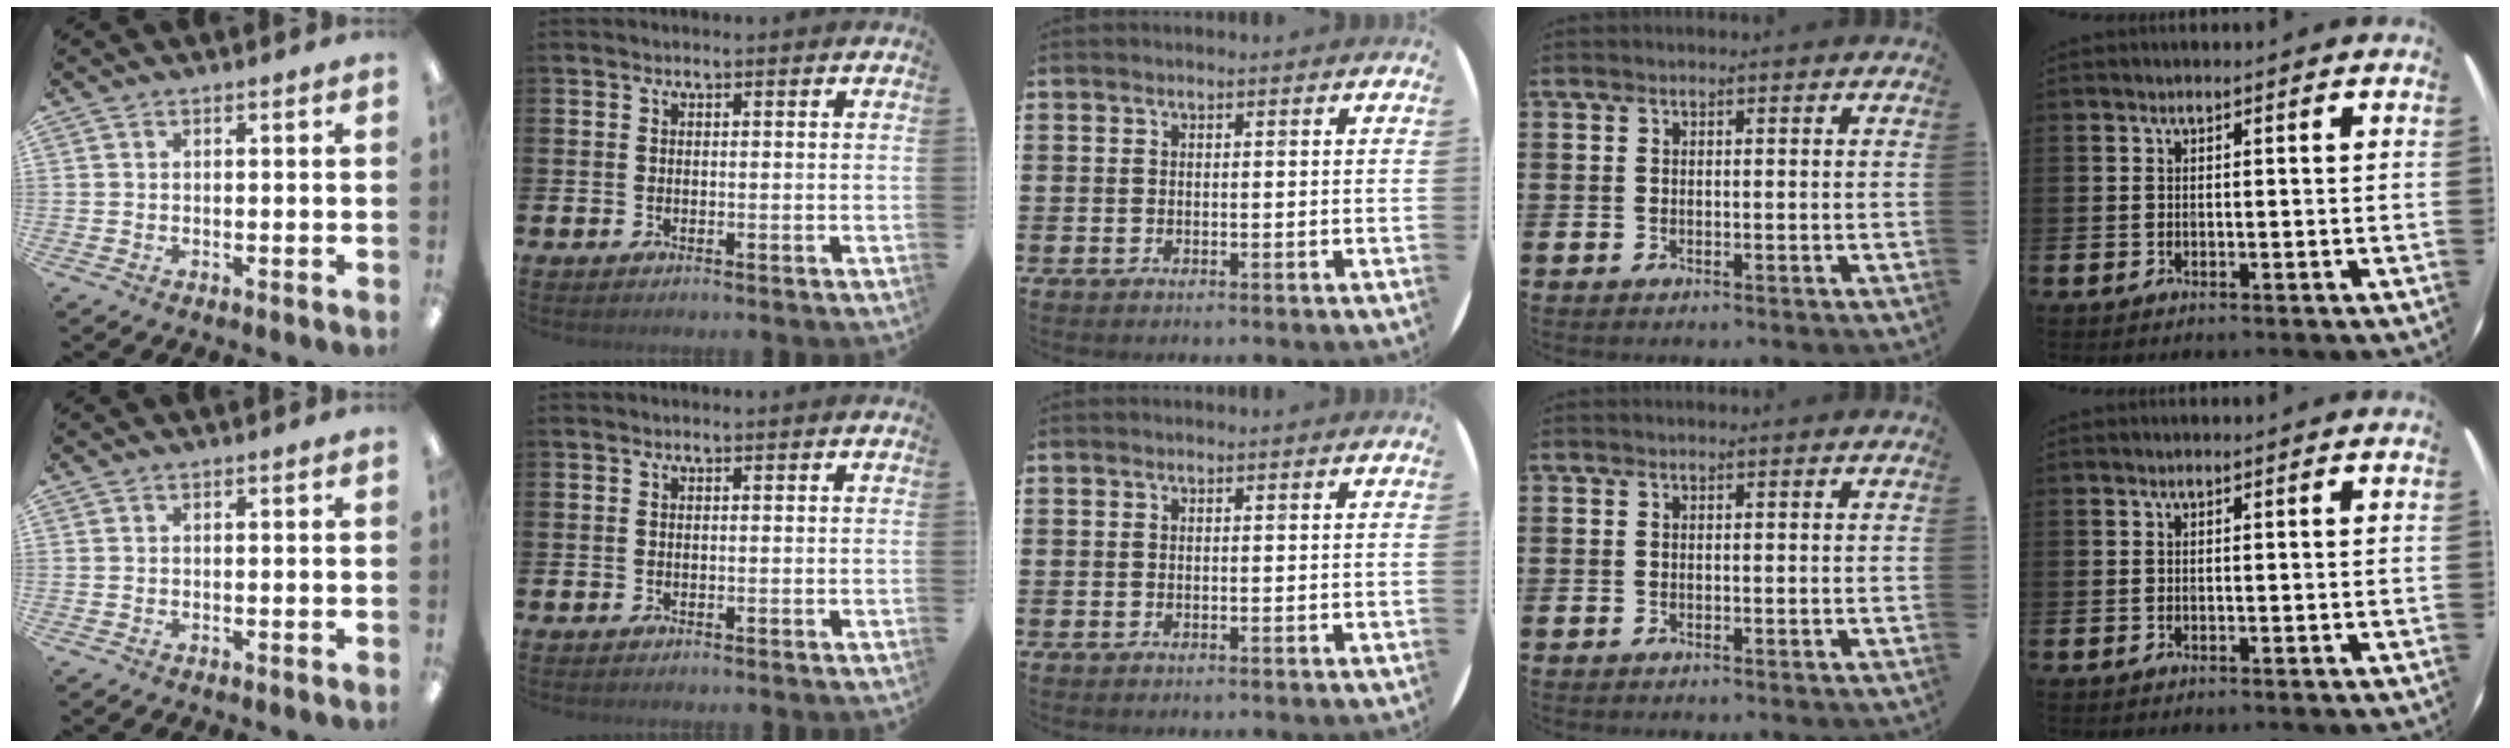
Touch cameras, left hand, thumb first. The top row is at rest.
{}